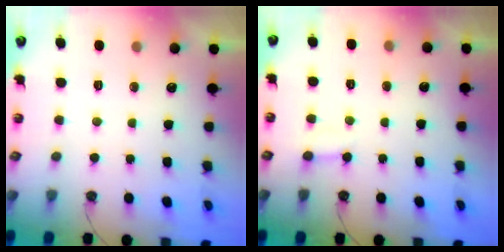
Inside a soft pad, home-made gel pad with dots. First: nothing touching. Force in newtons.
{"total": 5.2, "press": 5.1, "slide": 0.5}